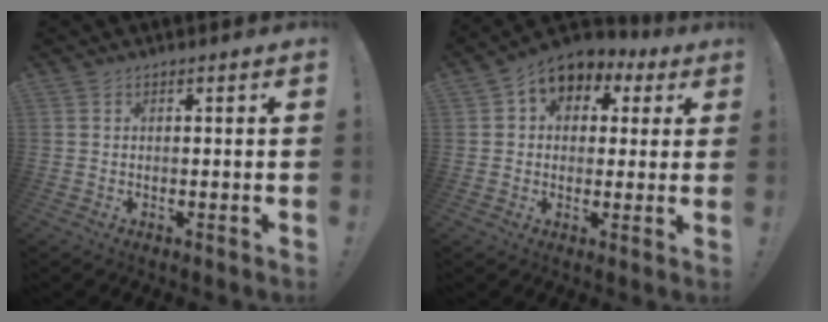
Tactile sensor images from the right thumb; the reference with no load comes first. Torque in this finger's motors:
{"motor_torque": [0.39, 1.76, 1.04, 0.03, 0.06]}